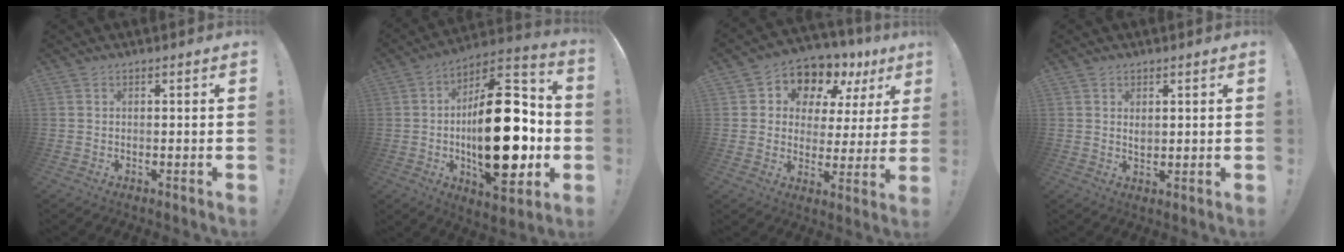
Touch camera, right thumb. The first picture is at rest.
{"total": 30.4, "force": [-3.0, 14.8, 26.4], "torque": [-0.433, 0.025, -0.036]}
{"total": 10.5, "force": [7.4, 6.5, 3.6], "torque": [-0.055, -0.069, 0.132]}
{"total": 2.2, "force": [1.1, 1.6, 0.9], "torque": [-0.006, -0.005, 0.017]}